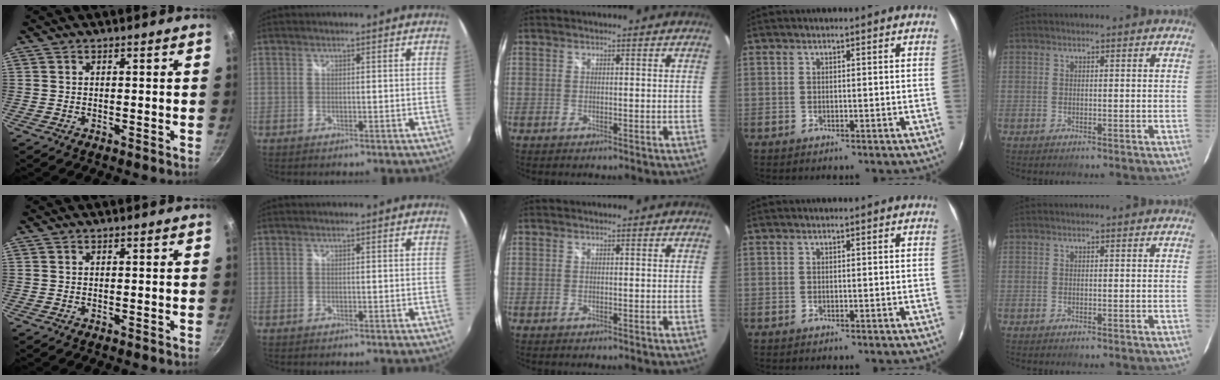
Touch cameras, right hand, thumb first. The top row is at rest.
{}